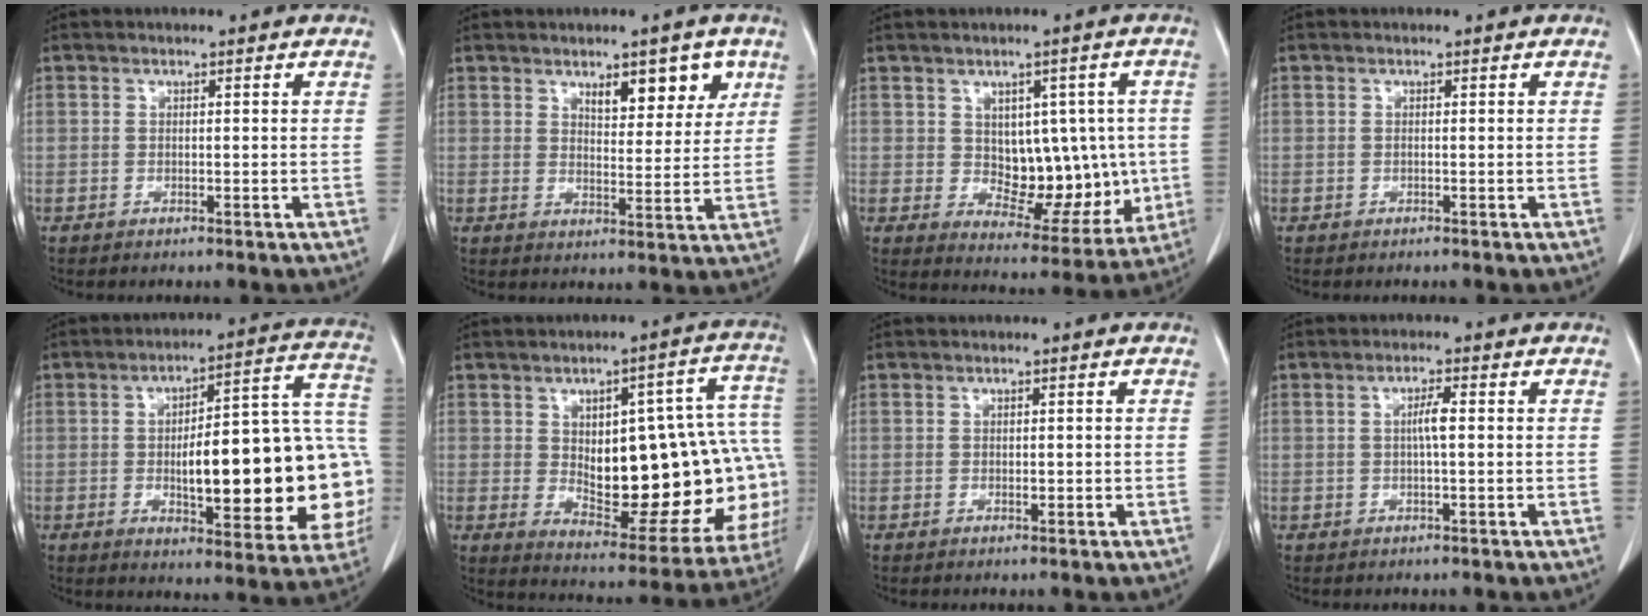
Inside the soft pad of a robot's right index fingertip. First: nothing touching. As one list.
[{"total": 6.4, "force": [3.6, 2.7, 4.6], "torque": [-0.055, -0.003, 0.051]}, {"total": 11.4, "force": [0.4, 6.7, 9.2], "torque": [-0.104, 0.013, 0.030]}, {"total": 0.0}, {"total": 24.5, "force": [-3.2, 6.5, 23.4], "torque": [-0.241, 0.037, -0.026]}, {"total": 25.8, "force": [-0.7, 9.7, 24.0], "torque": [-0.248, 0.033, 0.024]}, {"total": 0.8, "force": [0.0, 0.4, 0.7], "torque": [-0.011, -0.001, 0.001]}, {"total": 2.5, "force": [0.1, 0.1, 2.5], "torque": [-0.047, 0.002, 0.002]}]